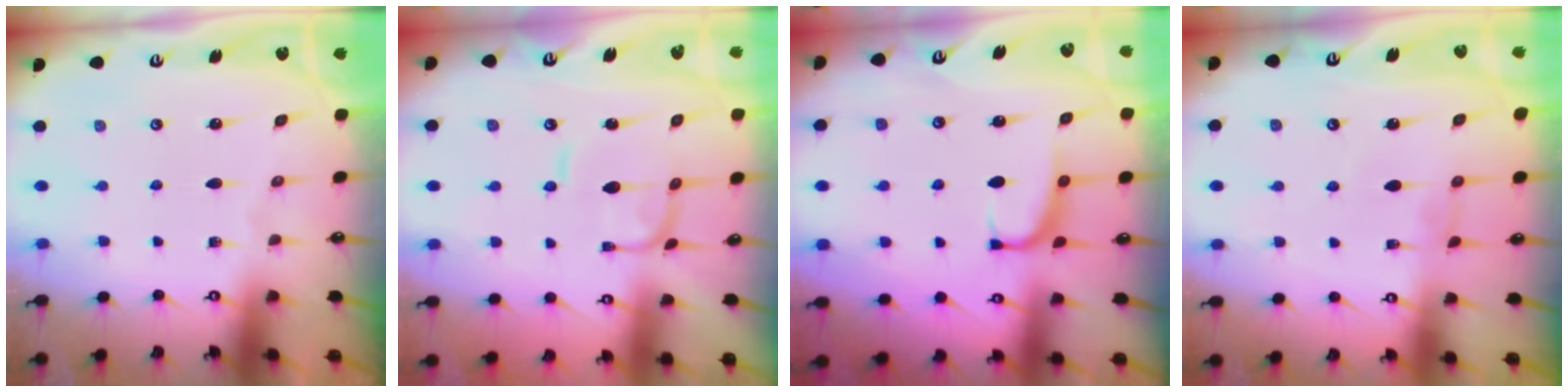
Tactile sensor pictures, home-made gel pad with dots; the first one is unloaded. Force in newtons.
{"total": 0.6, "press": 0.6, "slide": 0.3}
{"total": 0.7, "press": 0.0, "slide": 0.7}
{"total": 0.6, "press": 0.5, "slide": 0.4}